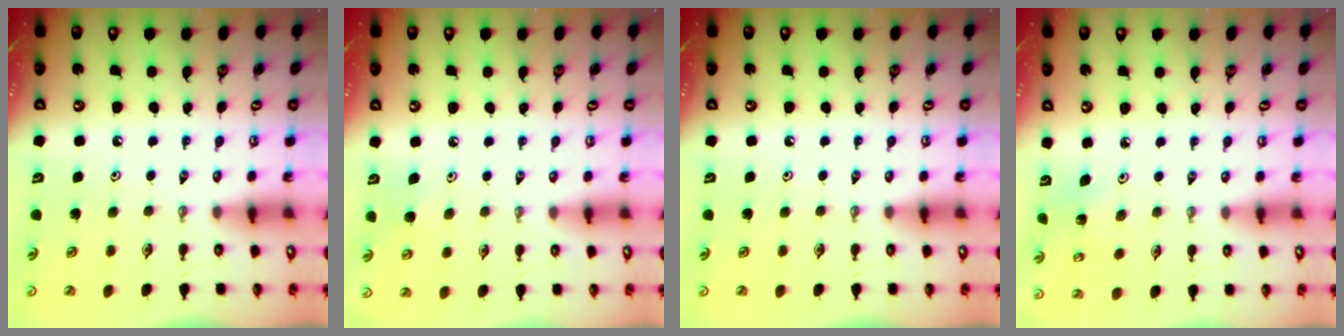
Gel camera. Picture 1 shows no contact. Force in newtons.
{"total": 4.9, "press": 4.5, "slide": 1.9}
{"total": 0.0}
{"total": 1.7, "press": 1.7, "slide": 0.1}